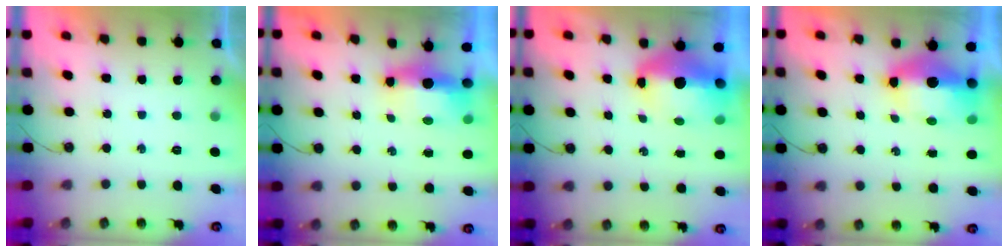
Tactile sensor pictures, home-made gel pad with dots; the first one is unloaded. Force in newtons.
{"total": 6.6, "press": 6.3, "slide": 1.9}
{"total": 9.0, "press": 9.0, "slide": 1.0}
{"total": 12.8, "press": 9.6, "slide": 8.5}